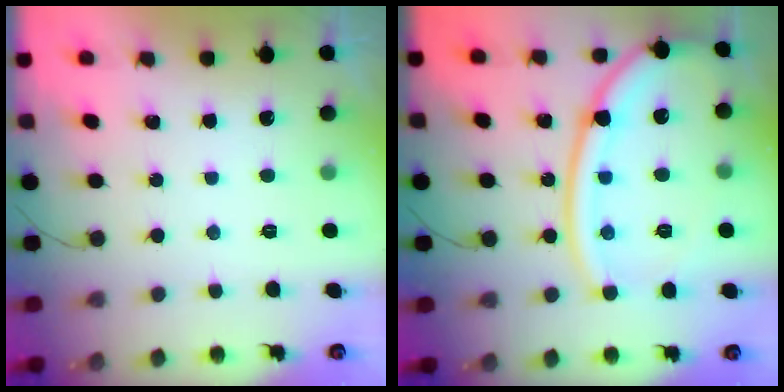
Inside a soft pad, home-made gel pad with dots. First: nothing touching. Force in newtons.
{"total": 18.3, "press": 18.2, "slide": 1.8}